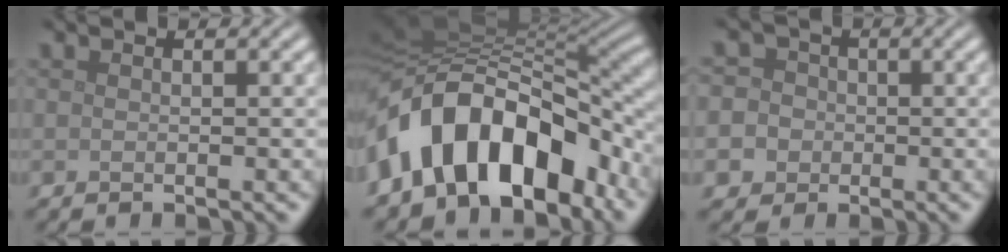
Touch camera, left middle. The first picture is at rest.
{"total": 13.1, "force": [-5.2, 8.0, 9.1], "torque": [-0.146, 0.014, -0.092]}
{"total": 6.9, "force": [-1.6, 6.5, 1.5], "torque": [-0.028, 0.012, -0.064]}